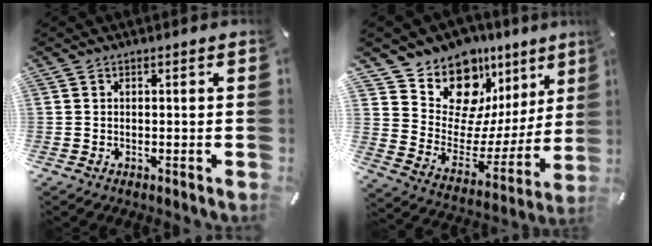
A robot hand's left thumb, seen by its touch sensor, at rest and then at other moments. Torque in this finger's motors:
{"motor_torque": [3.13, 1.54, 1.35, -1.42, 0.09]}